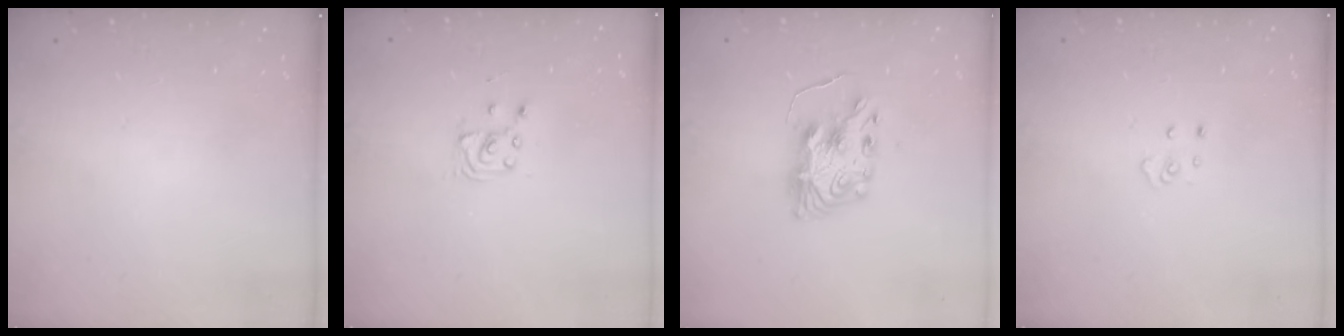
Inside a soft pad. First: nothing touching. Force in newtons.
{"total": 3.6, "press": 3.6, "slide": 0.4}
{"total": 9.0, "press": 9.0, "slide": 0.9}
{"total": 3.4, "press": 3.4, "slide": 0.3}